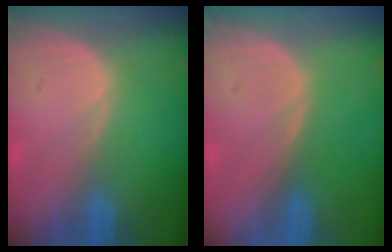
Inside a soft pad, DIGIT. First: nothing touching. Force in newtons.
{"total": 0.0}